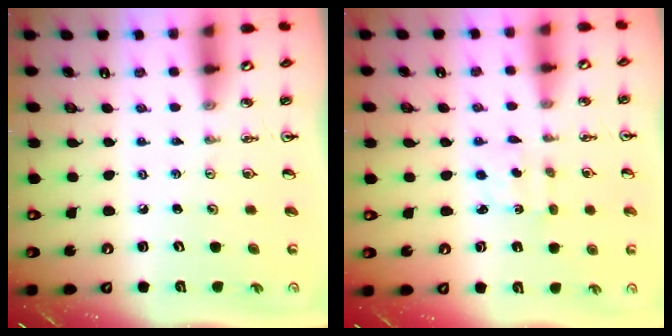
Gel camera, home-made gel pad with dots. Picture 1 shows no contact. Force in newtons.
{"total": 2.8, "press": 2.8, "slide": 0.5}